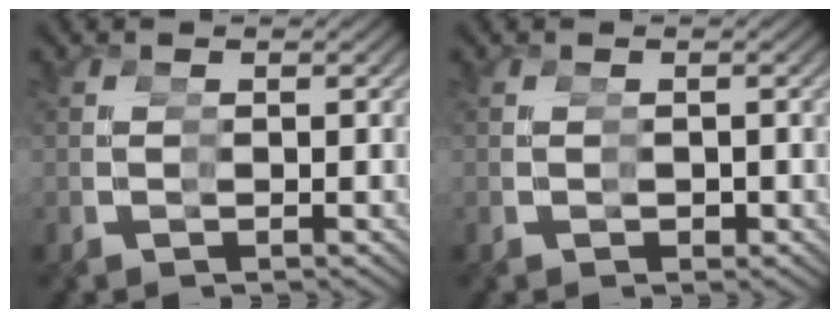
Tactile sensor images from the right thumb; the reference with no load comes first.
{"total": 1.2, "force": [-0.2, 1.0, 0.6], "torque": [-0.004, -0.008, 0.000]}